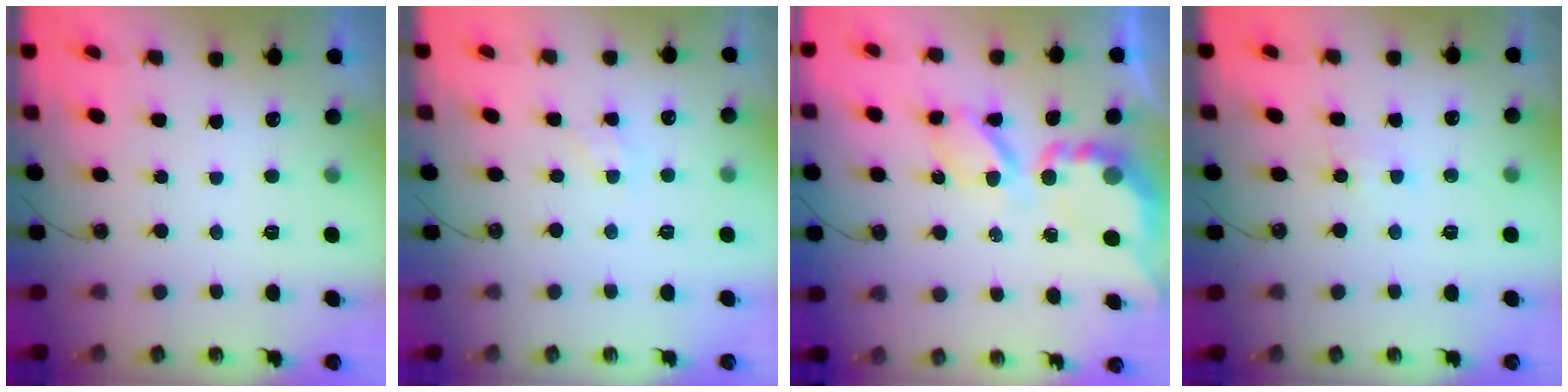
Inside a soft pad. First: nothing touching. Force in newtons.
{"total": 1.4, "press": 1.3, "slide": 0.2}
{"total": 8.5, "press": 8.4, "slide": 0.7}
{"total": 5.7, "press": 5.7, "slide": 0.6}